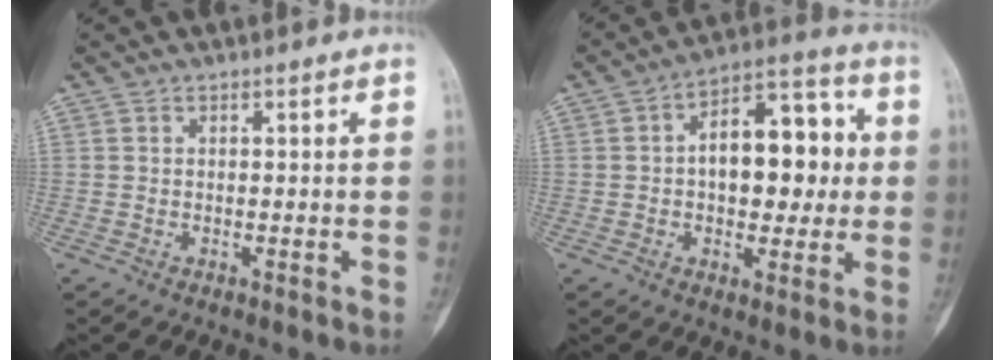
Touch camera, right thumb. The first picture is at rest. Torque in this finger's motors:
{"motor_torque": [0.86, 1.74, 0.67, -0.67, 0.24]}